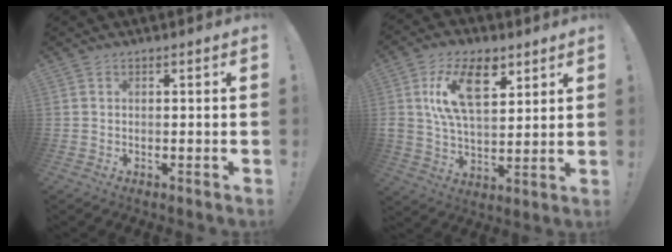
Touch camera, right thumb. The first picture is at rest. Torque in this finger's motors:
{"motor_torque": [1.52, 1.77, 0.25, 0.17, 0.50]}